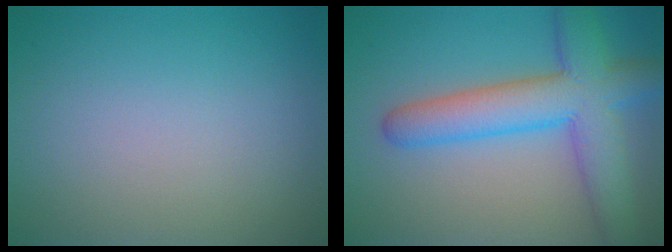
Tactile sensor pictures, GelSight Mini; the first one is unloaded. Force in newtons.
{"total": 7.7, "press": 7.7, "slide": 0.3}